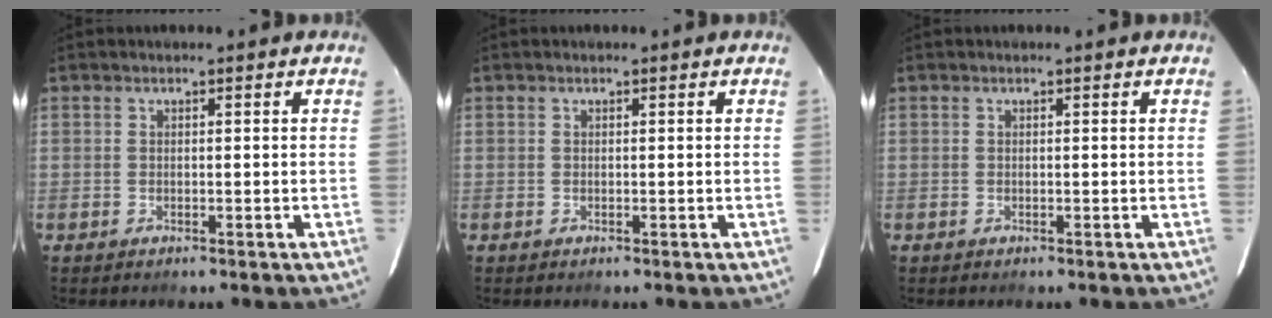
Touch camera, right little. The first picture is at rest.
{"total": 0.0}
{"total": 0.0}